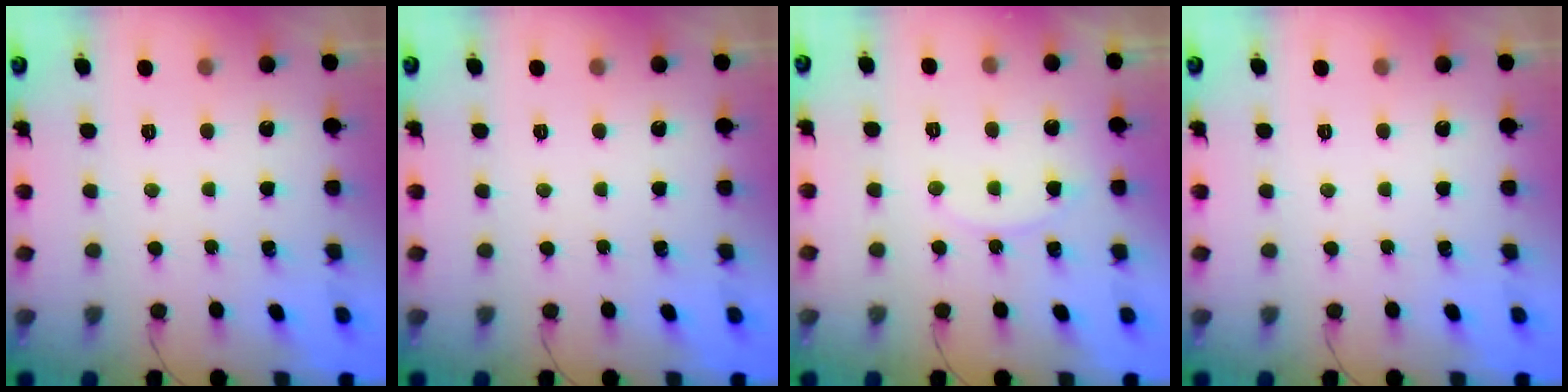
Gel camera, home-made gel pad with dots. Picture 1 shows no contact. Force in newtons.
{"total": 0.0}
{"total": 5.1, "press": 5.1, "slide": 0.7}
{"total": 0.0}